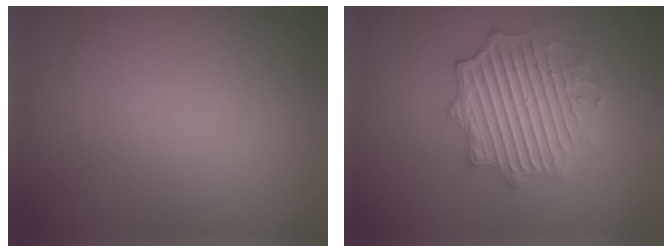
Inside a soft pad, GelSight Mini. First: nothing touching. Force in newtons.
{"total": 4.7, "press": 4.6, "slide": 0.9}